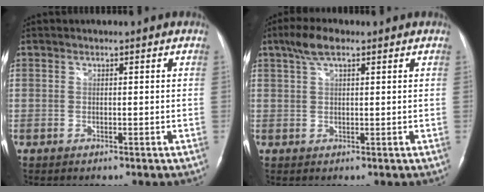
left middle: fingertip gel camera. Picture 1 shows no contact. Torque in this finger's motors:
{"motor_torque": [0.54, -0.16, 0.29, 0.08]}